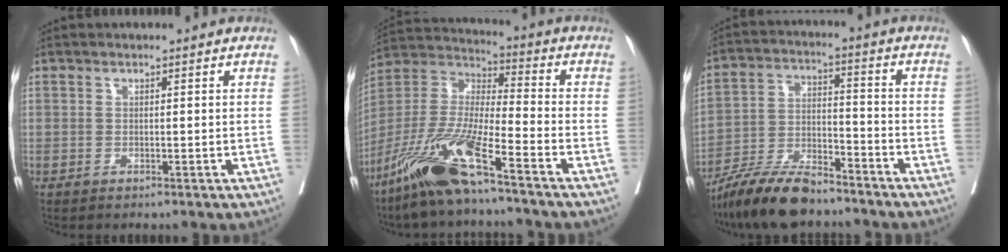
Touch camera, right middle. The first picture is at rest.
{"total": 14.8, "force": [-9.8, 1.1, 11.0], "torque": [-0.237, -0.023, -0.191]}
{"total": 11.8, "force": [-10.1, 2.2, 5.6], "torque": [-0.105, -0.011, -0.188]}